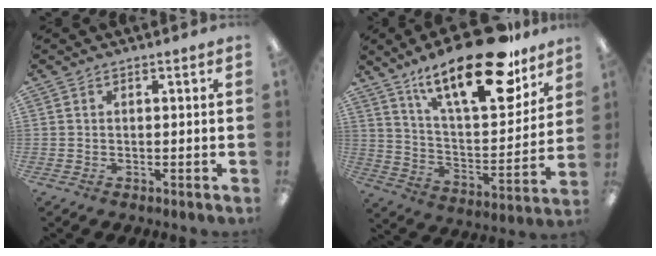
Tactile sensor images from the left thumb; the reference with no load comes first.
{"total": 25.5, "force": [17.9, 8.3, 16.2], "torque": [-0.249, -0.108, 0.294]}